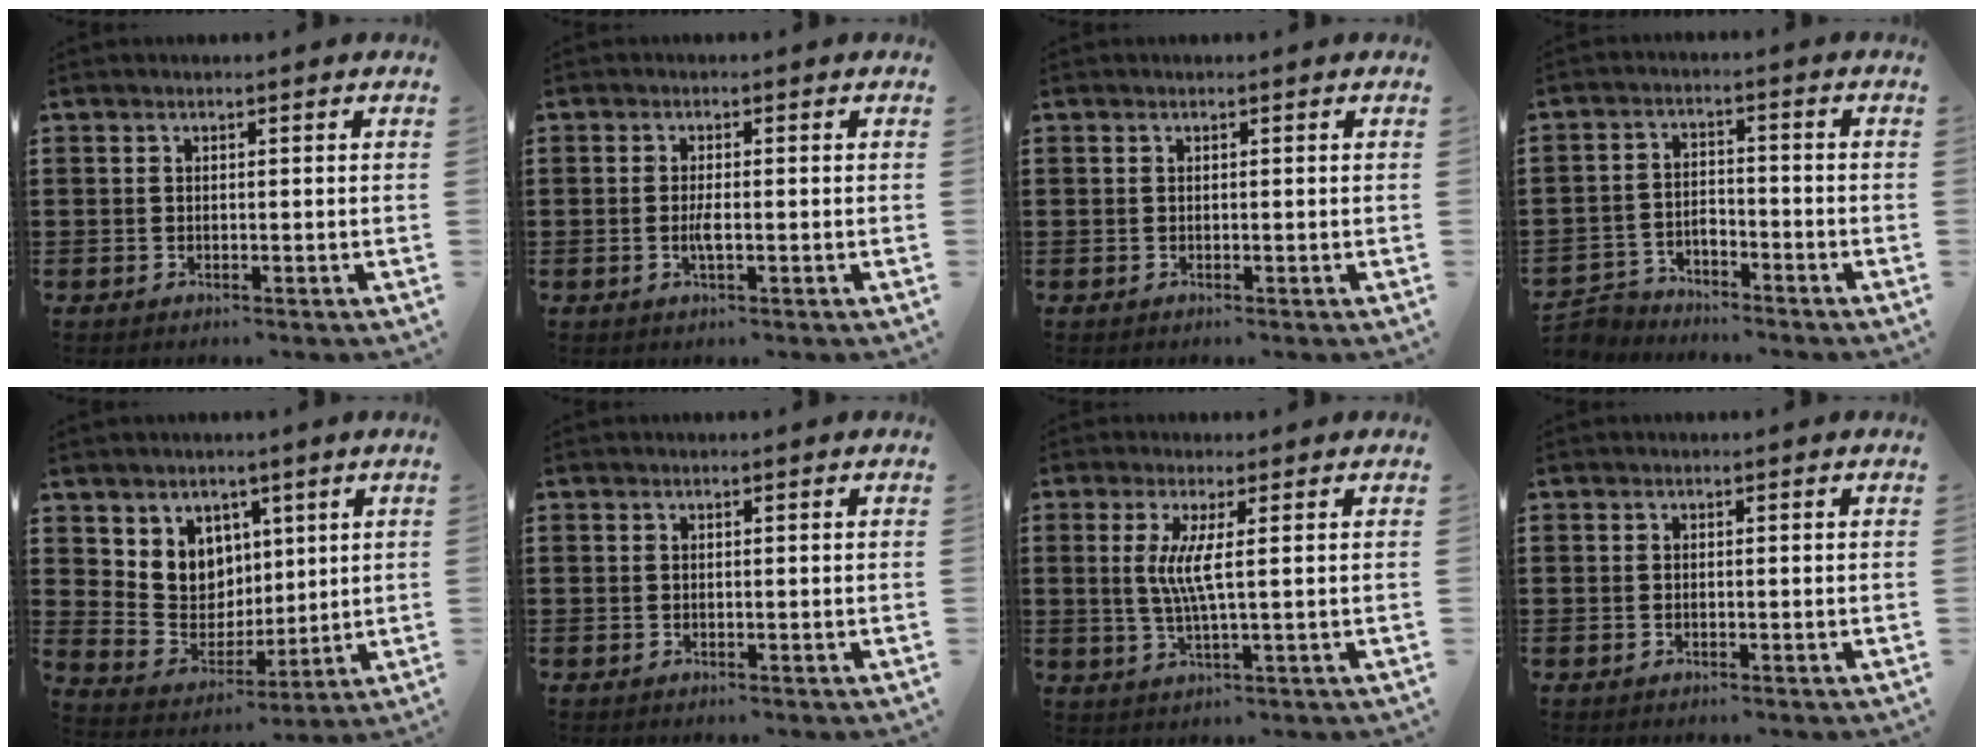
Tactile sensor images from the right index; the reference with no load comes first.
{"total": 2.2, "force": [-0.5, 0.5, 2.0], "torque": [-0.044, -0.001, -0.011]}
{"total": 0.0}
{"total": 4.0, "force": [-3.9, 1.0, -0.1], "torque": [-0.004, 0.006, -0.083]}
{"total": 7.1, "force": [3.4, 6.3, 0.4], "torque": [-0.045, -0.027, 0.069]}
{"total": 0.0}
{"total": 5.2, "force": [0.7, 0.0, 5.1], "torque": [-0.113, -0.013, 0.005]}
{"total": 0.0}